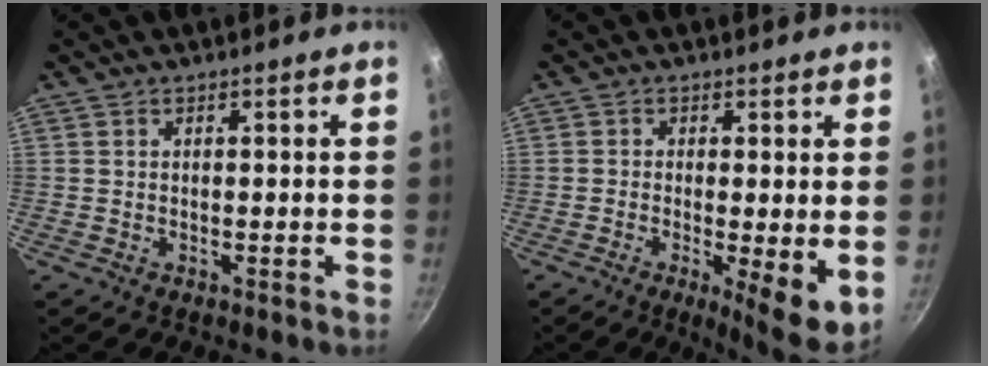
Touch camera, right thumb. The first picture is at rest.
{"total": 7.9, "force": [-1.2, 1.8, 7.6], "torque": [-0.109, -0.016, -0.014]}